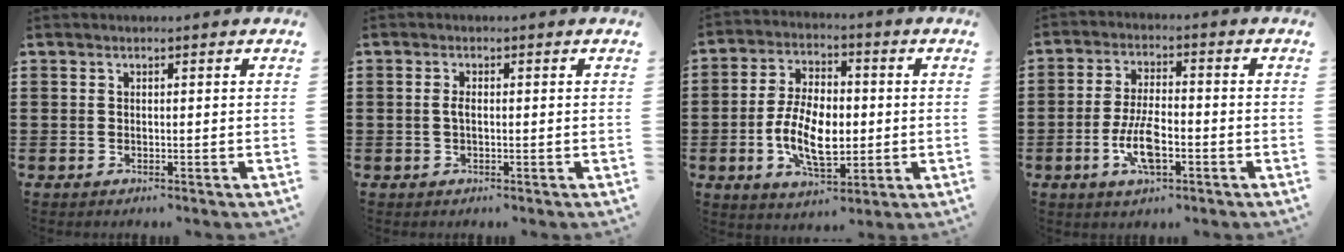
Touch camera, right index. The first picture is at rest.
{"total": 1.5, "force": [-0.2, 0.6, 1.4], "torque": [-0.034, -0.002, -0.007]}
{"total": 10.0, "force": [-1.4, 5.3, 8.3], "torque": [-0.172, 0.001, -0.029]}
{"total": 7.5, "force": [-2.5, 3.0, 6.4], "torque": [-0.147, -0.006, -0.051]}